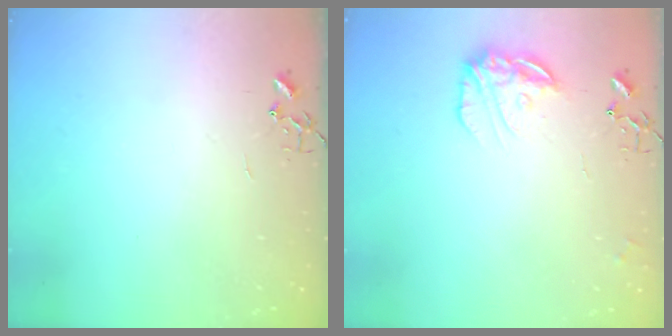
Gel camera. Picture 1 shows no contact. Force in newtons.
{"total": 13.7, "press": 13.7, "slide": 0.9}